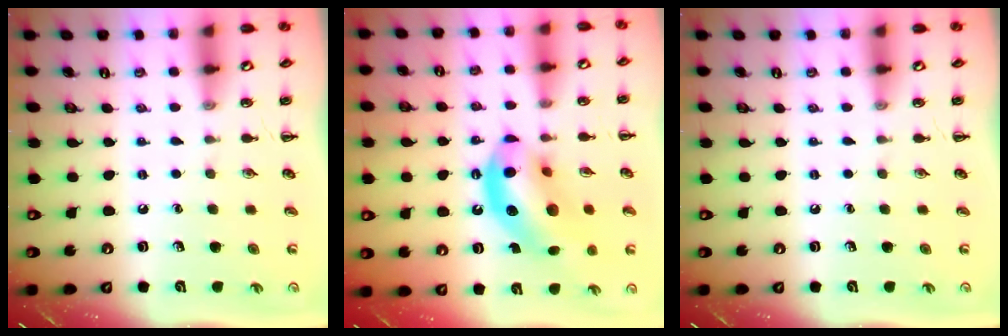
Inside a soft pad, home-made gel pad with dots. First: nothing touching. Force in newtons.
{"total": 15.5, "press": 14.9, "slide": 4.2}
{"total": 0.0}